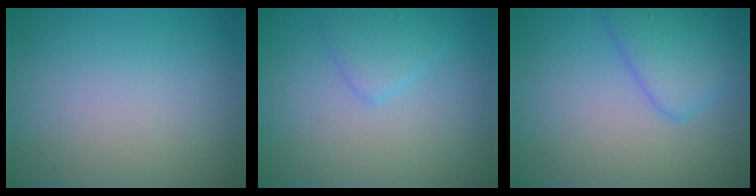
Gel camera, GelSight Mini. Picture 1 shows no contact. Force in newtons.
{"total": 2.0, "press": 2.0, "slide": 0.1}
{"total": 3.9, "press": 3.9, "slide": 0.2}